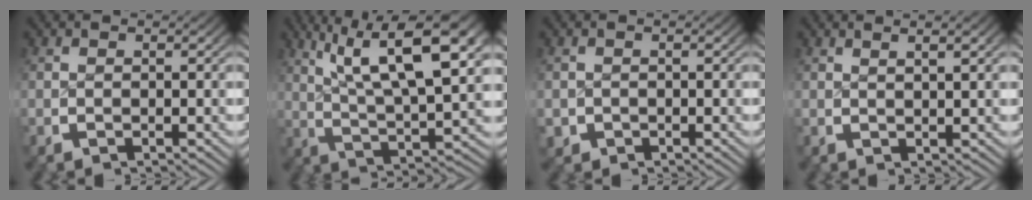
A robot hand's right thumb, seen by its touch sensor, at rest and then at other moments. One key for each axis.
{"total": 10.4, "fx": 3.1, "fy": 4.4, "fz": 8.9, "tx": -0.143, "ty": -0.012, "tz": 0.055}
{"total": 1.9, "fx": -0.9, "fy": 1.7, "fz": 0.3, "tx": -0.012, "ty": -0.017, "tz": -0.007}
{"total": 1.8, "fx": 1.2, "fy": 0.0, "fz": 1.3, "tx": -0.015, "ty": 0.003, "tz": 0.023}